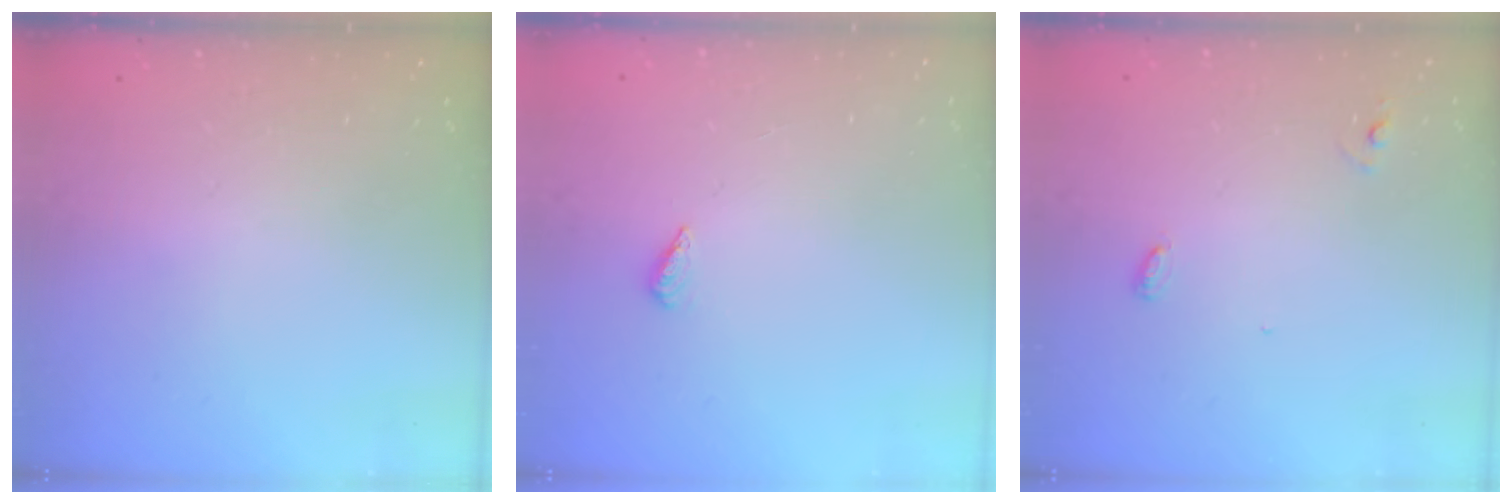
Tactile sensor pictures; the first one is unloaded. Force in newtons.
{"total": 2.1, "press": 1.9, "slide": 0.8}
{"total": 4.5, "press": 4.5, "slide": 0.4}